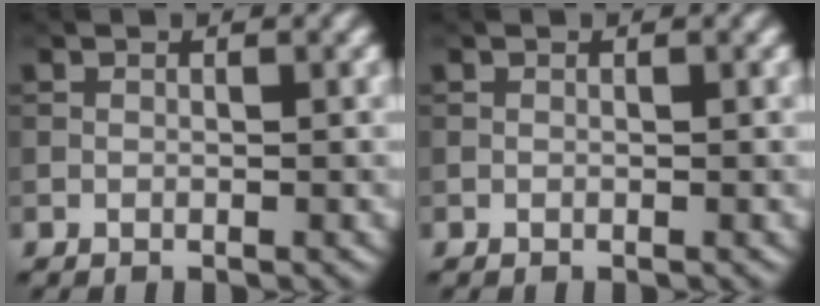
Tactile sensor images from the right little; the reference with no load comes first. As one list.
[{"total": 0.0}]